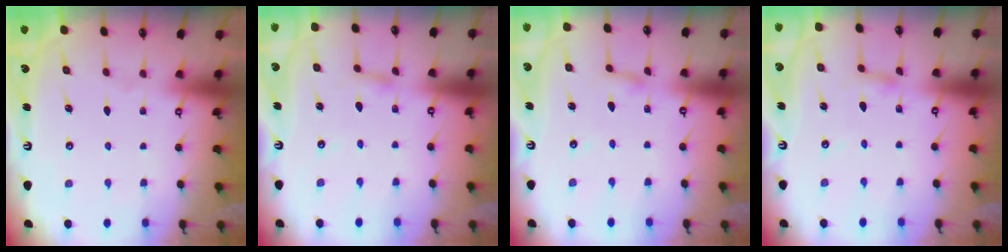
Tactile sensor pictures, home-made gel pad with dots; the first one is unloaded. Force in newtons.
{"total": 2.5, "press": 2.5, "slide": 0.2}
{"total": 2.7, "press": 2.7, "slide": 0.1}
{"total": 2.8, "press": 2.8, "slide": 0.3}